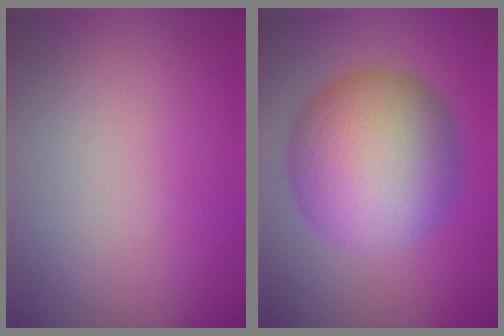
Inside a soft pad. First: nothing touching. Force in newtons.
{"total": 11.1, "press": 11.1, "slide": 0.3}